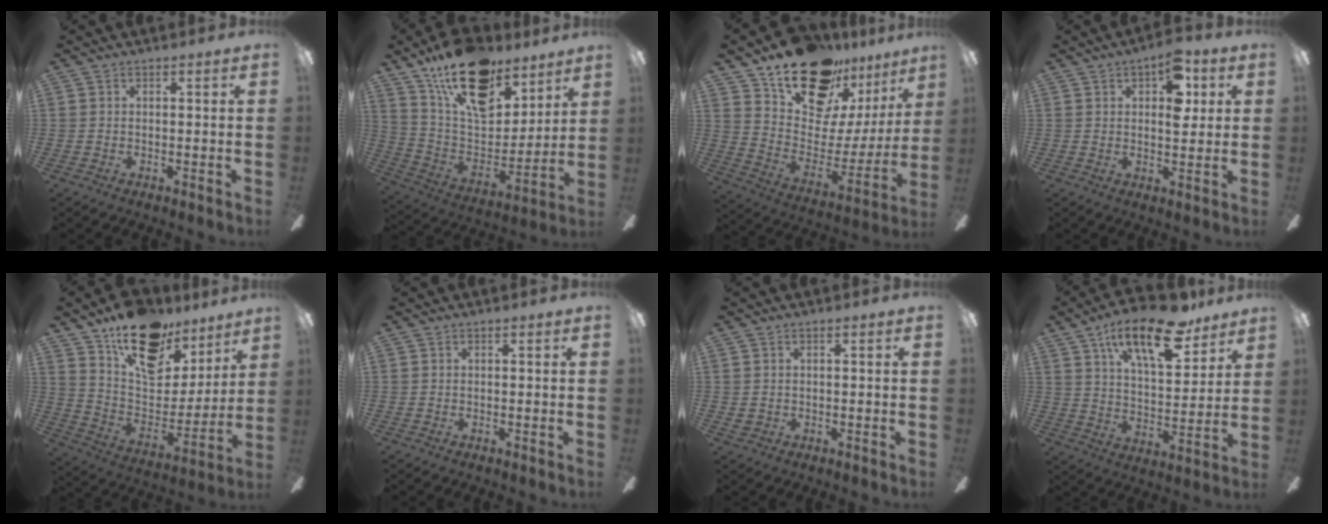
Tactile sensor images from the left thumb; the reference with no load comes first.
{"total": 22.1, "force": [14.6, 11.5, 12.0], "torque": [-0.201, -0.085, 0.260]}
{"total": 21.6, "force": [15.9, 10.7, 9.9], "torque": [-0.162, -0.105, 0.286]}
{"total": 9.6, "force": [4.1, 4.5, 7.4], "torque": [-0.098, -0.008, 0.065]}
{"total": 19.7, "force": [13.4, 10.7, 9.7], "torque": [-0.149, -0.083, 0.237]}
{"total": 0.0}
{"total": 1.1, "force": [0.3, 1.0, 0.3], "torque": [-0.009, 0.005, 0.004]}
{"total": 19.3, "force": [12.8, 7.5, 12.3], "torque": [-0.200, -0.062, 0.212]}